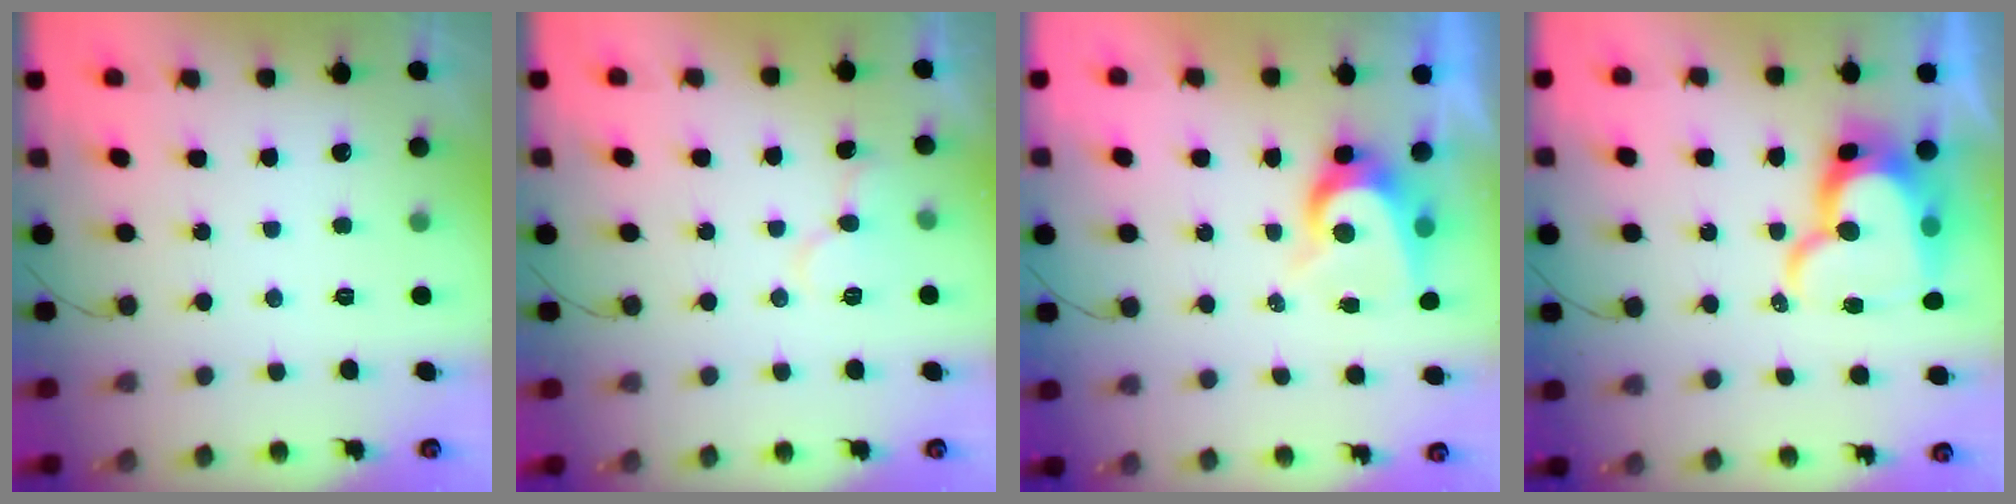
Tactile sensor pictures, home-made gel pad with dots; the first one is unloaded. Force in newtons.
{"total": 7.0, "press": 7.0, "slide": 0.4}
{"total": 7.0, "press": 7.0, "slide": 0.9}
{"total": 17.9, "press": 17.8, "slide": 1.8}